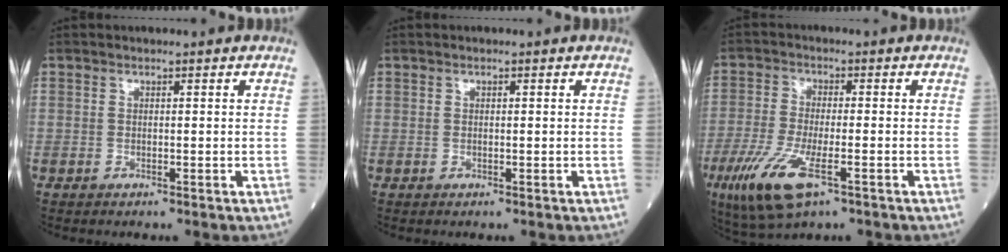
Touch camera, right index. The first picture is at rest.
{"total": 0.0}
{"total": 10.8, "force": [-5.2, 3.0, 9.0], "torque": [-0.189, -0.028, -0.089]}